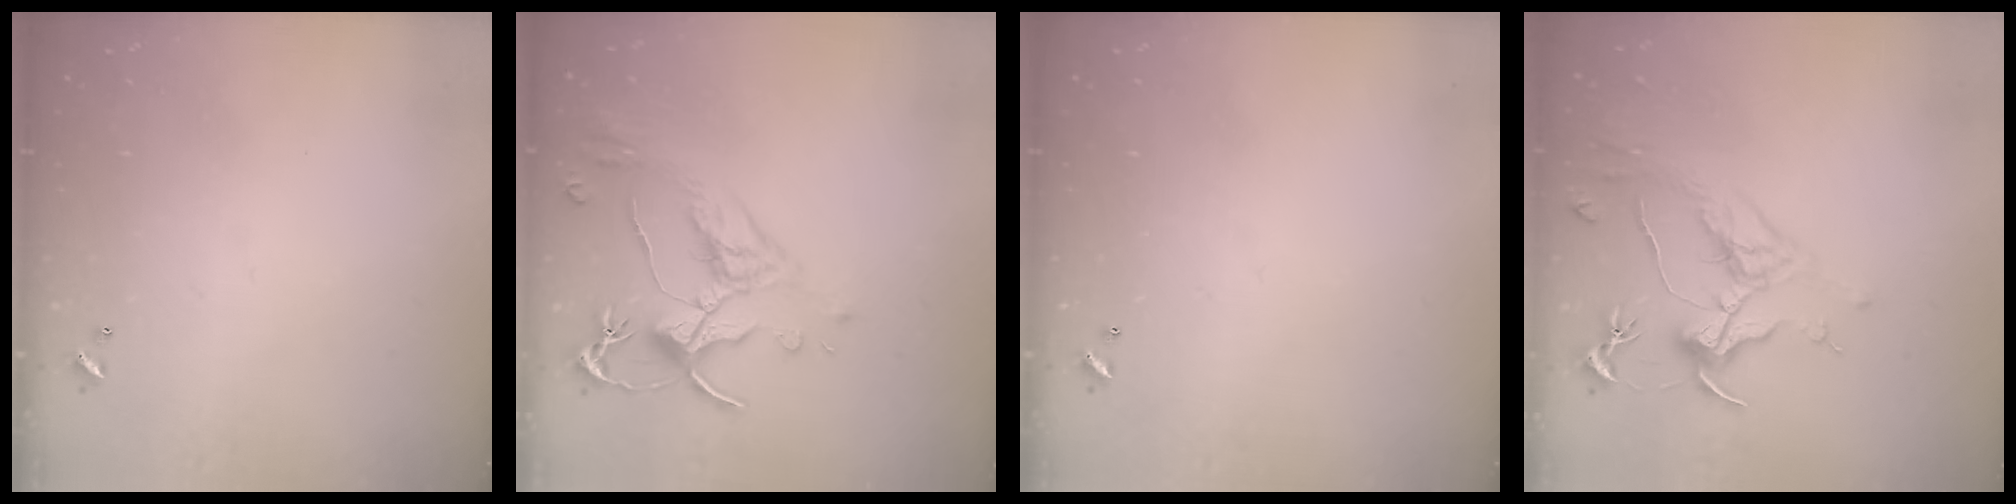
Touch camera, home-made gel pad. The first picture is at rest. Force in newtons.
{"total": 2.5, "press": 2.1, "slide": 1.4}
{"total": 0.0}
{"total": 1.6, "press": 1.3, "slide": 0.9}